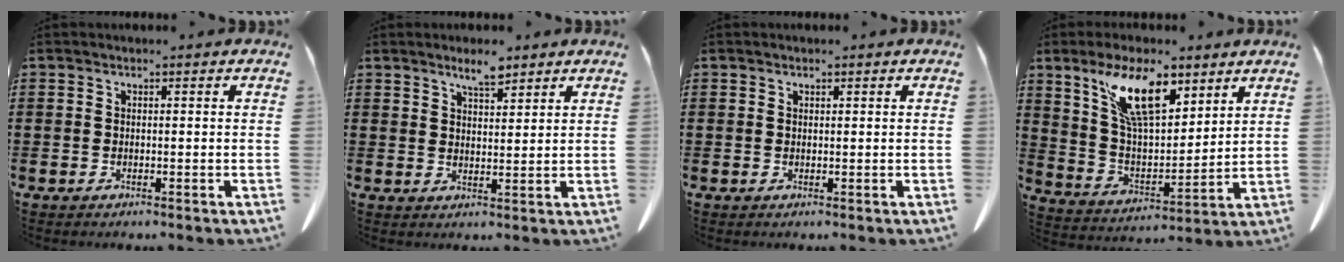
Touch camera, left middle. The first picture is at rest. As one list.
[{"total": 4.1, "force": [3.4, 0.9, 2.0], "torque": [-0.038, -0.008, 0.060]}, {"total": 0.5, "force": [0.4, 0.2, 0.2], "torque": [-0.005, -0.001, 0.009]}, {"total": 12.1, "force": [7.8, 4.5, 8.1], "torque": [-0.169, -0.015, 0.144]}]